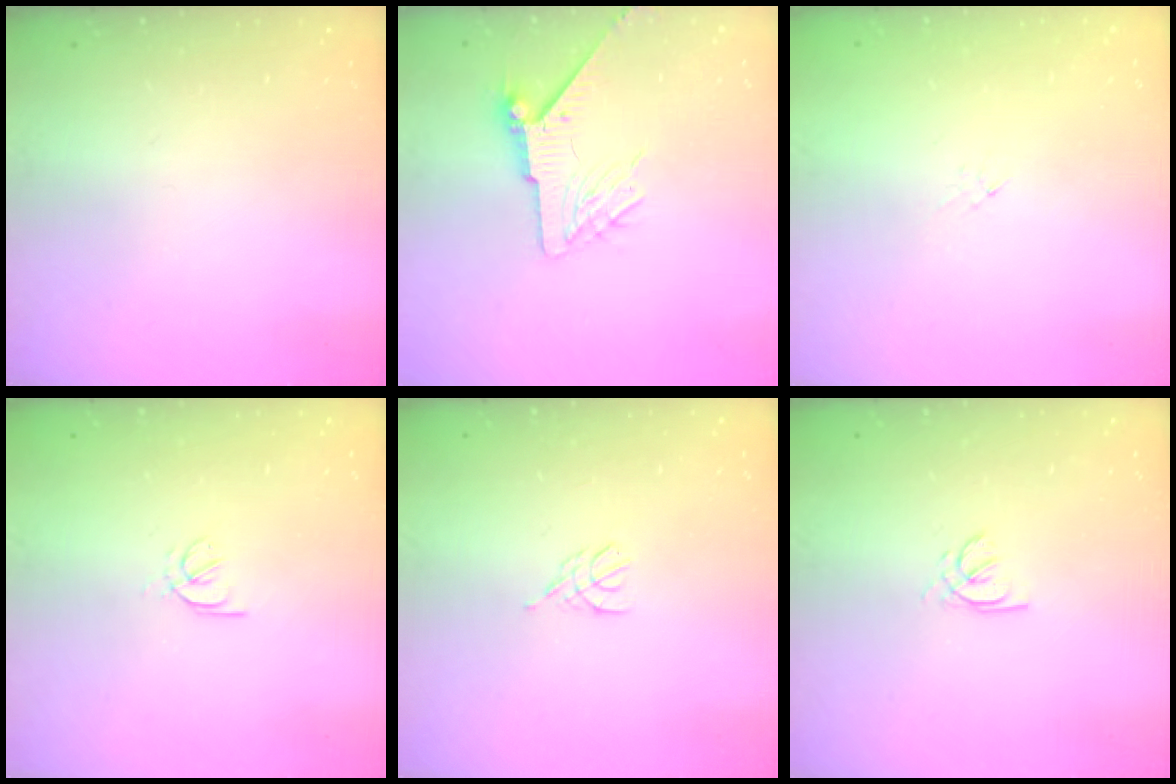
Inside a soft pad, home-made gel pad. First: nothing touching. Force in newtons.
{"total": 7.3, "press": 7.2, "slide": 1.1}
{"total": 0.0}
{"total": 2.4, "press": 2.4, "slide": 0.5}
{"total": 3.4, "press": 3.3, "slide": 0.5}
{"total": 1.4, "press": 1.4, "slide": 0.2}